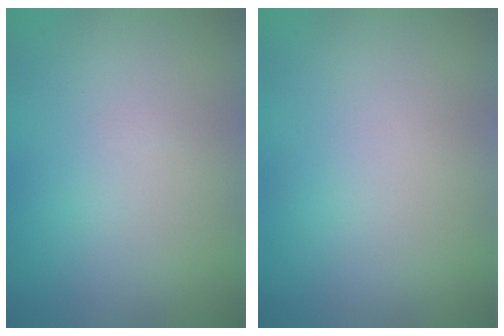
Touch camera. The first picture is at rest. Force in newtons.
{"total": 0.0}